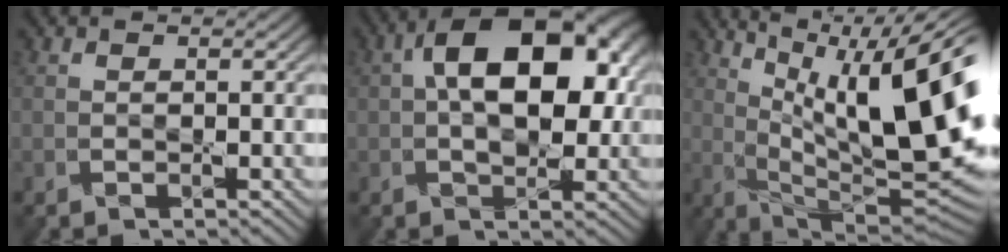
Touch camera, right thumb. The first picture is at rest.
{"total": 14.6, "force": [2.4, 8.2, 11.8], "torque": [-0.175, 0.015, 0.032]}
{"total": 18.8, "force": [5.6, 6.6, 16.6], "torque": [-0.243, 0.019, 0.094]}